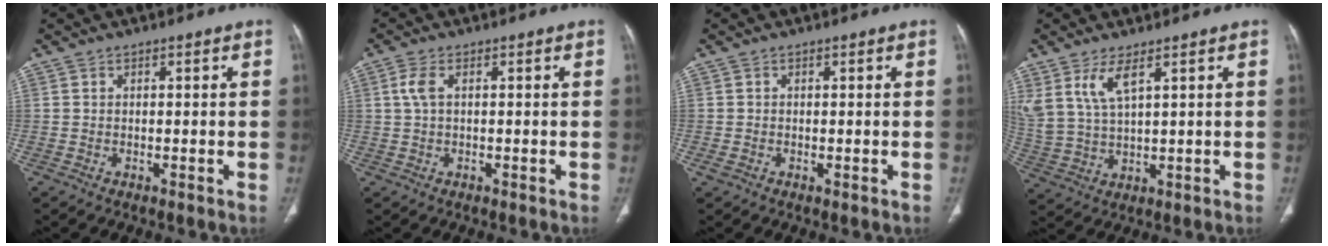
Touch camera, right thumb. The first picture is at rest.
{"total": 2.8, "force": [0.5, 1.5, 2.3], "torque": [-0.068, 0.009, 0.008]}
{"total": 1.1, "force": [-0.3, 0.7, 0.8], "torque": [-0.019, -0.001, -0.004]}
{"total": 7.2, "force": [4.0, 2.3, 5.5], "torque": [-0.123, -0.019, 0.094]}